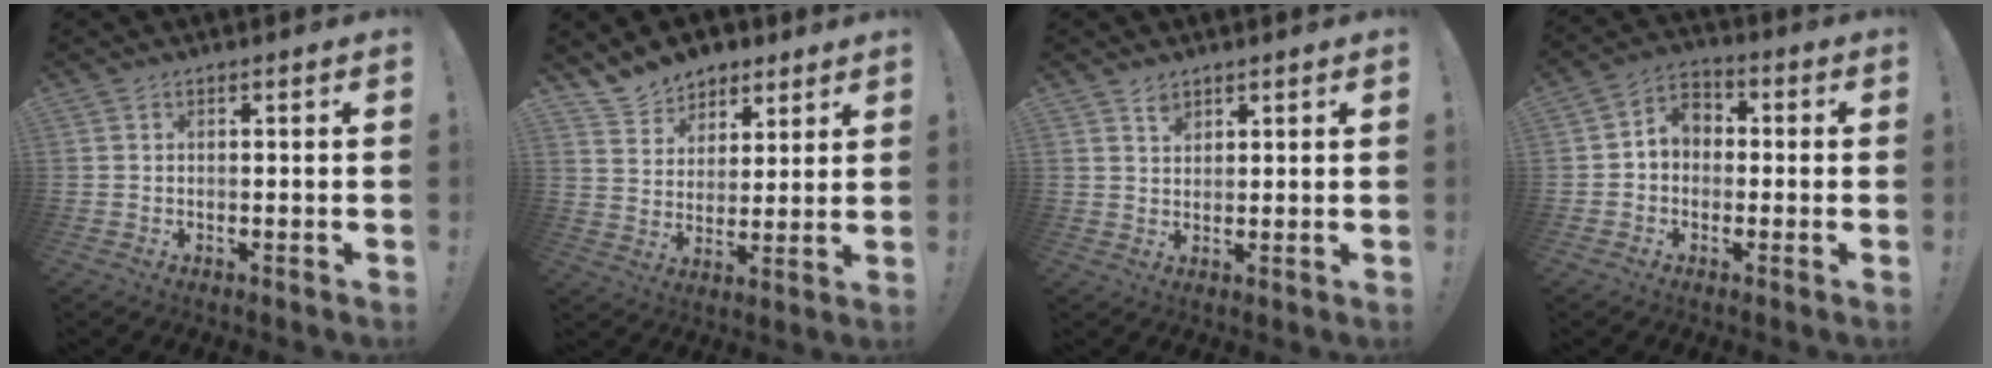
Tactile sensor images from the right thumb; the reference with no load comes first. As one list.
[{"total": 10.4, "force": [8.3, 6.1, 1.3], "torque": [-0.029, -0.066, 0.165]}, {"total": 2.8, "force": [2.2, 1.6, 0.8], "torque": [0.005, -0.021, 0.034]}, {"total": 6.4, "force": [-0.3, 5.6, 3.2], "torque": [-0.055, 0.023, -0.001]}]